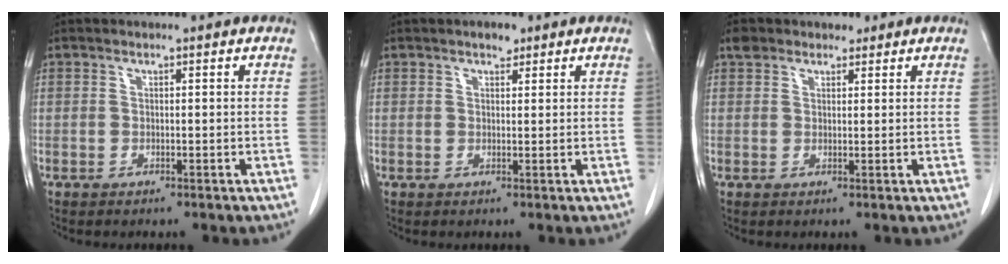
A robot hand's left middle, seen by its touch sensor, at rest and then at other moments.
{"total": 1.5, "force": [1.1, 0.7, 0.8], "torque": [-0.014, 0.000, 0.016]}
{"total": 3.0, "force": [2.1, 2.0, 0.6], "torque": [-0.009, 0.012, 0.033]}